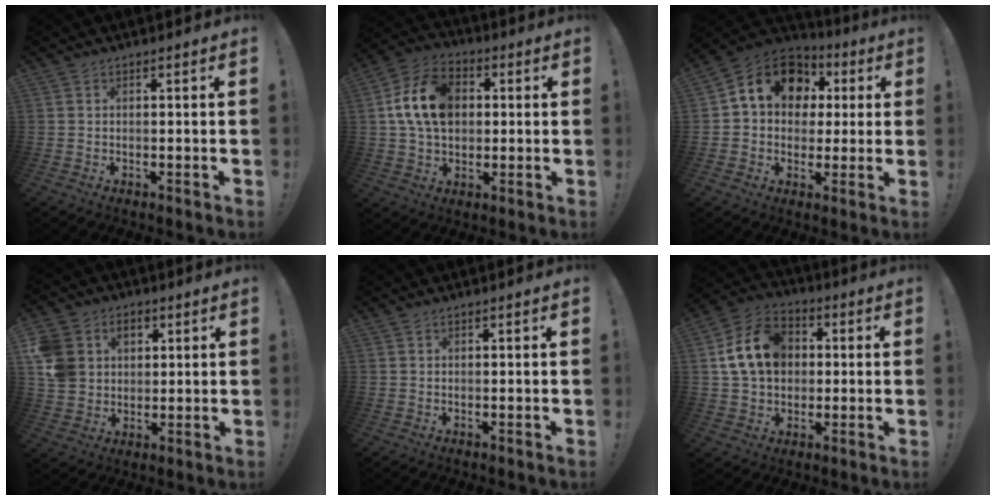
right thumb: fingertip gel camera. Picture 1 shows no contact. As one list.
[{"total": 15.9, "force": [2.9, 11.5, 10.5], "torque": [-0.181, 0.003, 0.057]}, {"total": 13.5, "force": [4.7, 10.7, 6.8], "torque": [-0.098, -0.013, 0.089]}, {"total": 11.4, "force": [2.9, 10.2, 4.2], "torque": [-0.076, -0.006, 0.062]}, {"total": 0.7, "force": [0.5, 0.4, 0.1], "torque": [0.001, -0.001, 0.010]}, {"total": 16.4, "force": [3.2, 12.7, 9.9], "torque": [-0.166, 0.010, 0.070]}]